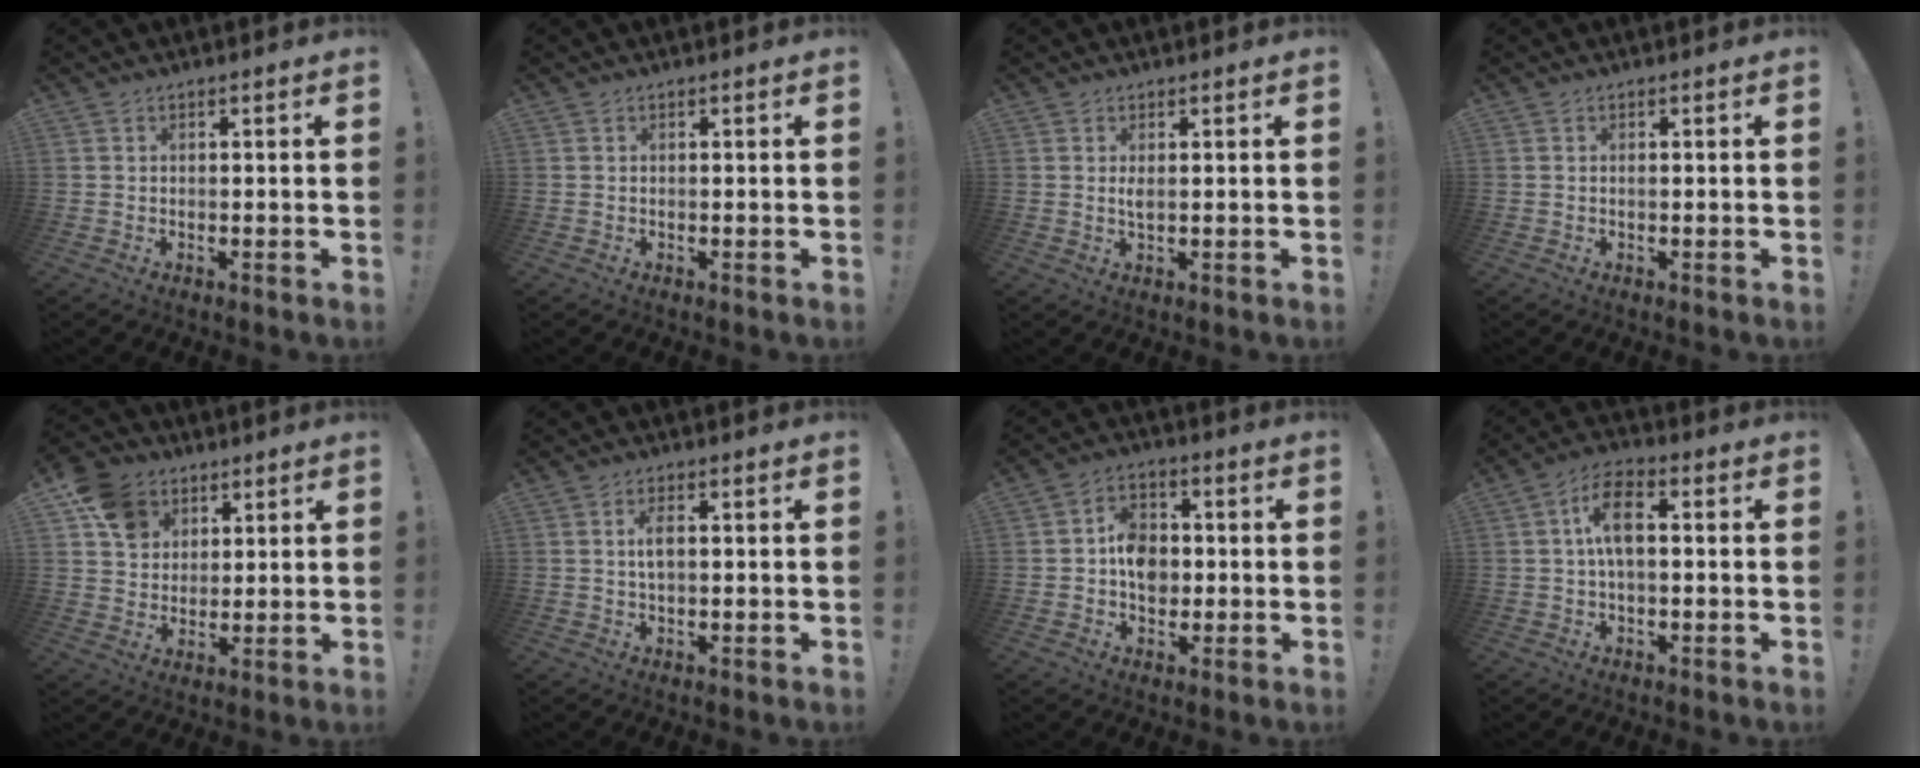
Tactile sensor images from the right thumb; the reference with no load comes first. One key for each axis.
{"total": 0.0}
{"total": 1.6, "fx": 0.3, "fy": 0.4, "fz": 1.5, "tx": -0.024, "ty": -0.002, "tz": 0.003}
{"total": 0.0}
{"total": 10.9, "fx": 4.8, "fy": 8.9, "fz": 4.1, "tx": -0.061, "ty": -0.016, "tz": 0.099}
{"total": 3.5, "fx": 0.4, "fy": 1.4, "fz": 3.1, "tx": -0.058, "ty": 0.004, "tz": 0.005}
{"total": 9.3, "fx": -0.5, "fy": 7.6, "fz": 5.2, "tx": -0.073, "ty": 0.012, "tz": -0.006}
{"total": 8.5, "fx": 0.7, "fy": 4.3, "fz": 7.4, "tx": -0.129, "ty": 0.010, "tz": 0.013}